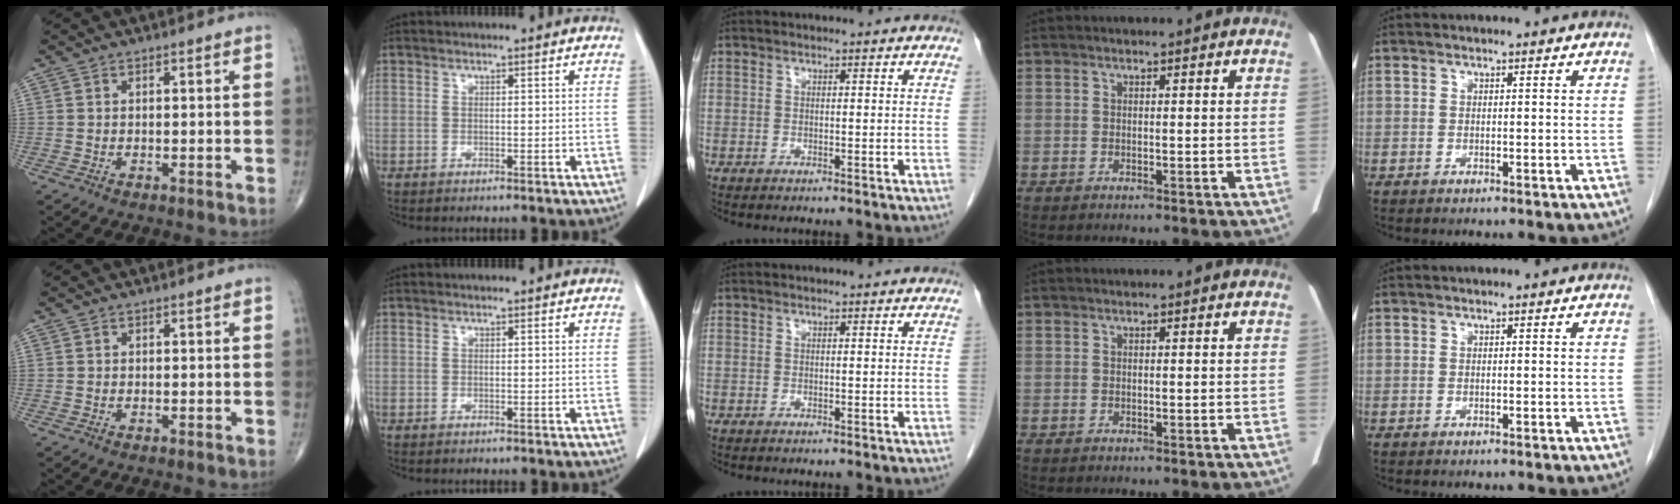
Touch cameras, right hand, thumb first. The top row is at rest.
{}